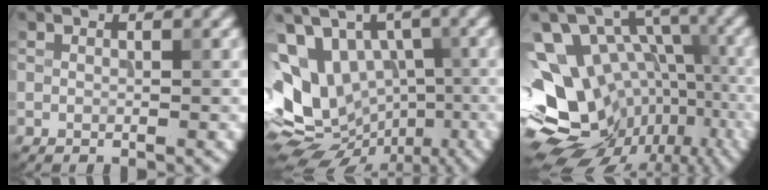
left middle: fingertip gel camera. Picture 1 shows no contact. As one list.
[{"total": 12.3, "force": [-0.9, 9.5, 7.7], "torque": [-0.133, -0.004, -0.002]}, {"total": 14.8, "force": [-4.3, 11.3, 8.6], "torque": [-0.152, 0.010, -0.021]}]